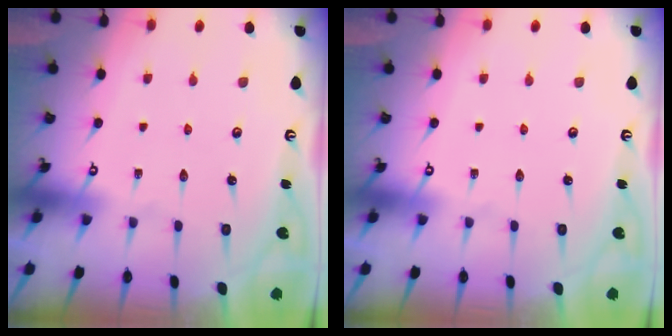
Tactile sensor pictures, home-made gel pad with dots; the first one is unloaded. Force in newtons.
{"total": 0.0}